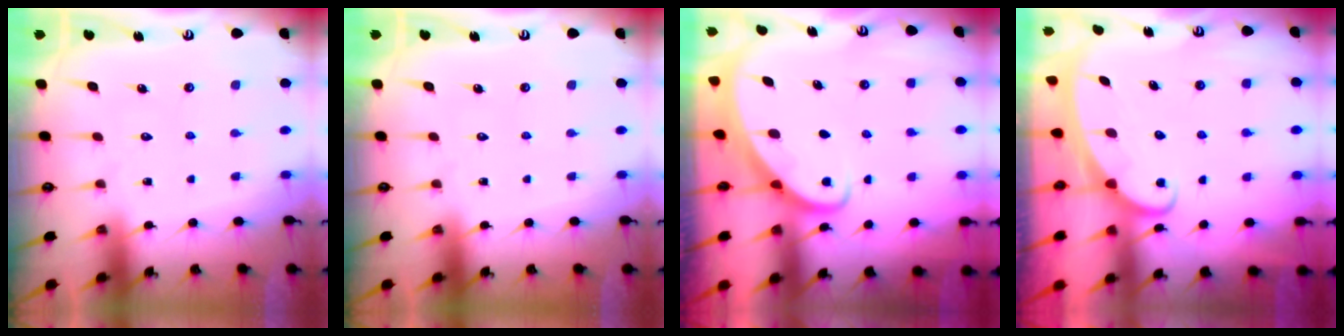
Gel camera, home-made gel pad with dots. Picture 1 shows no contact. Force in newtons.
{"total": 0.0}
{"total": 2.3, "press": 2.3, "slide": 0.3}
{"total": 2.5, "press": 2.5, "slide": 0.4}